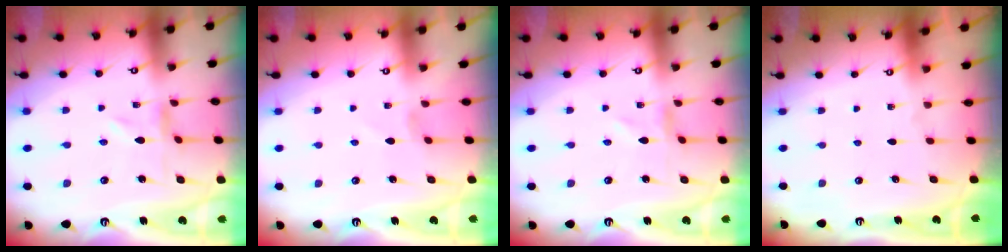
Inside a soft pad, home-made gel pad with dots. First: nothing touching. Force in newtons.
{"total": 0.0}
{"total": 1.2, "press": 1.2, "slide": 0.2}
{"total": 0.0}